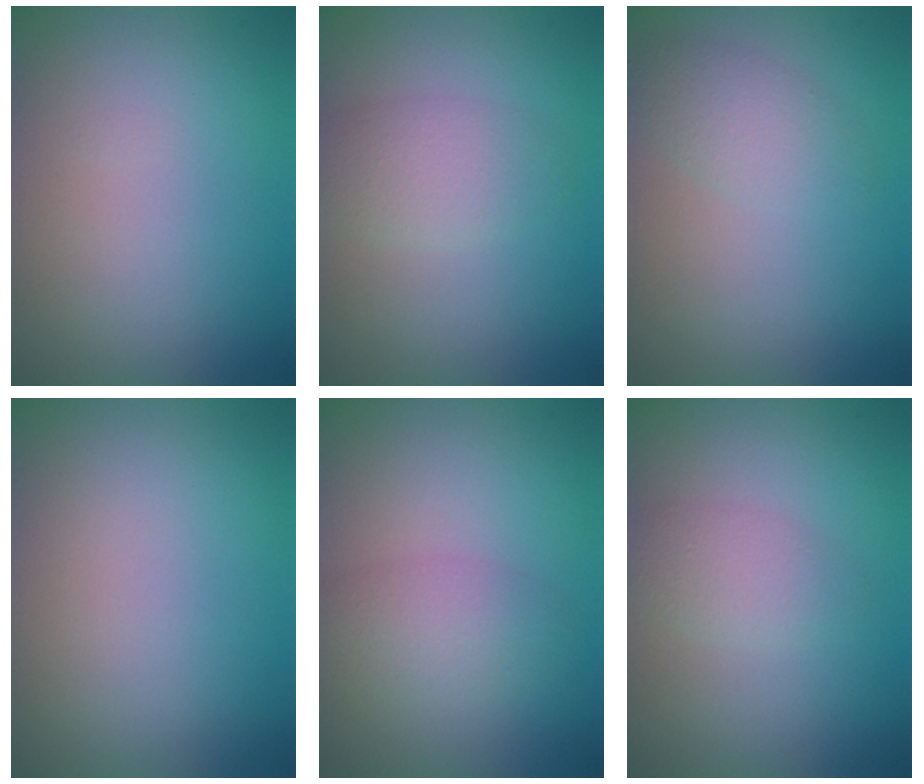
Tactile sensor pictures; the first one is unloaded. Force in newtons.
{"total": 2.8, "press": 2.8, "slide": 0.1}
{"total": 2.3, "press": 2.3, "slide": 0.1}
{"total": 0.0}
{"total": 2.7, "press": 2.7, "slide": 0.1}
{"total": 2.1, "press": 2.1, "slide": 0.1}